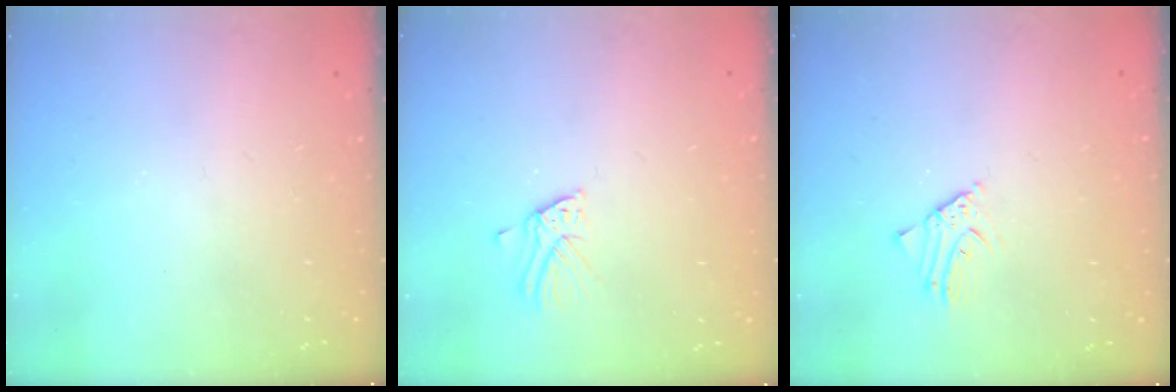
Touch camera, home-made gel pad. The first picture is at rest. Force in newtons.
{"total": 1.9, "press": 1.9, "slide": 0.1}
{"total": 2.6, "press": 2.6, "slide": 0.2}